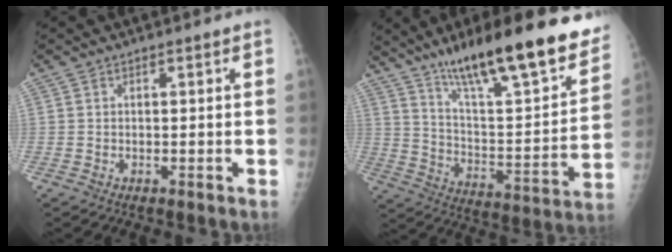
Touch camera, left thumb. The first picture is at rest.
{"total": 27.8, "force": [19.2, 5.8, 19.3], "torque": [-0.270, -0.063, 0.302]}